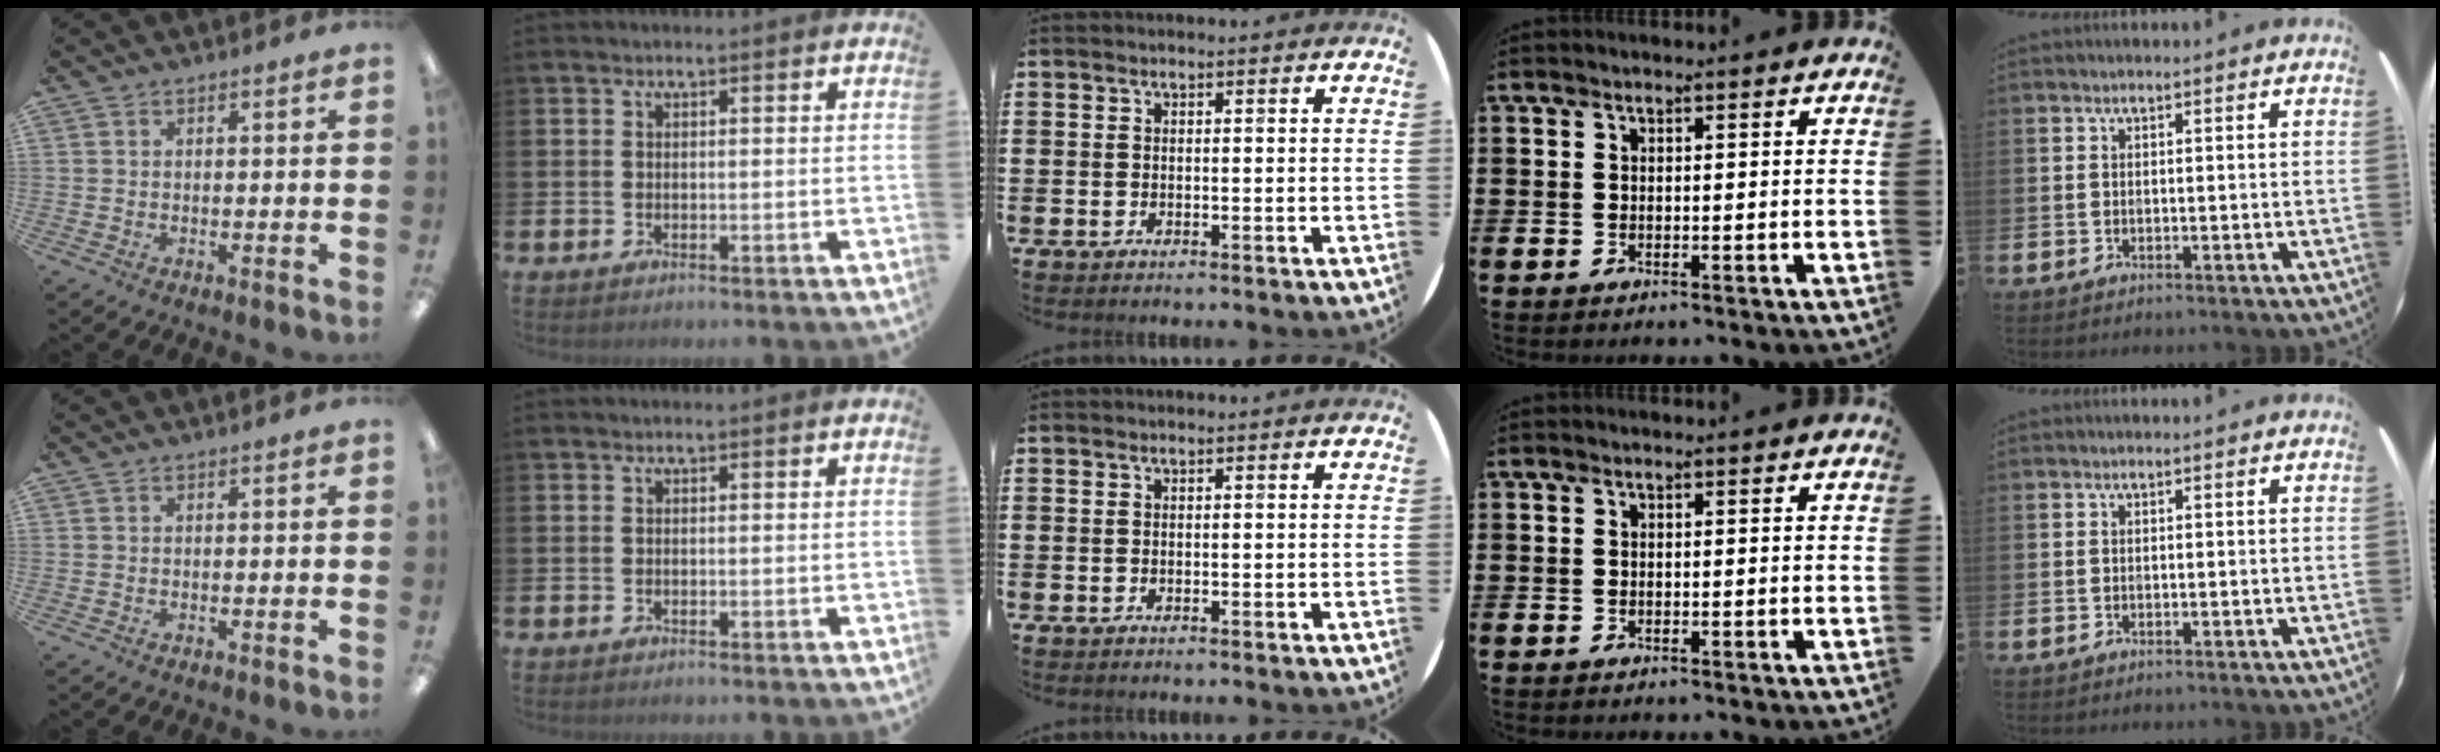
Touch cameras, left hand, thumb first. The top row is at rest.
{}